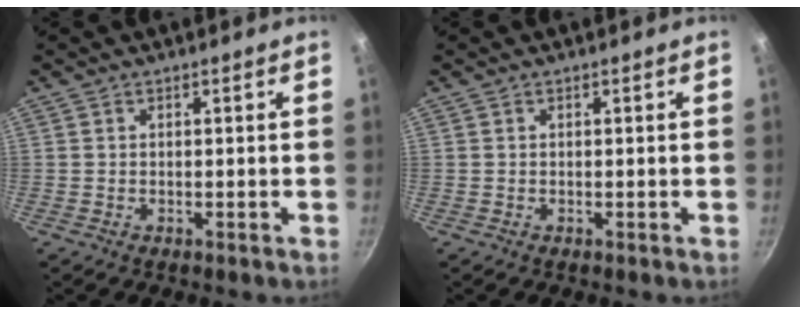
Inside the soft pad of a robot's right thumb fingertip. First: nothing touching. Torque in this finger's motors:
{"motor_torque": [0.00, 0.00, 0.15, -0.16, 0.00]}